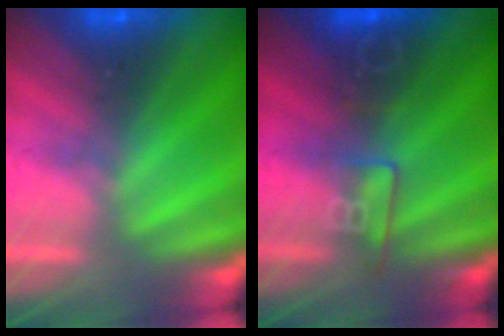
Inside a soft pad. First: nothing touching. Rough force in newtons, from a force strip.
{"total": 2.4}